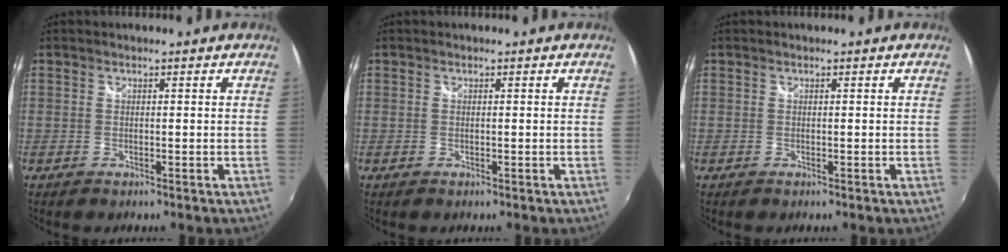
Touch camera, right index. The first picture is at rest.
{"total": 0.0}
{"total": 0.0}